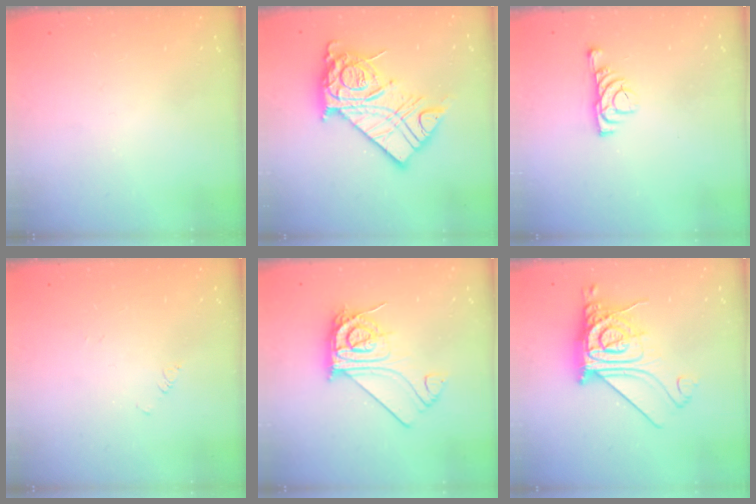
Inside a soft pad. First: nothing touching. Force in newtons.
{"total": 20.5, "press": 20.4, "slide": 2.0}
{"total": 5.0, "press": 4.9, "slide": 1.1}
{"total": 1.4, "press": 1.3, "slide": 0.3}
{"total": 13.7, "press": 13.6, "slide": 1.2}
{"total": 20.3, "press": 20.2, "slide": 2.3}